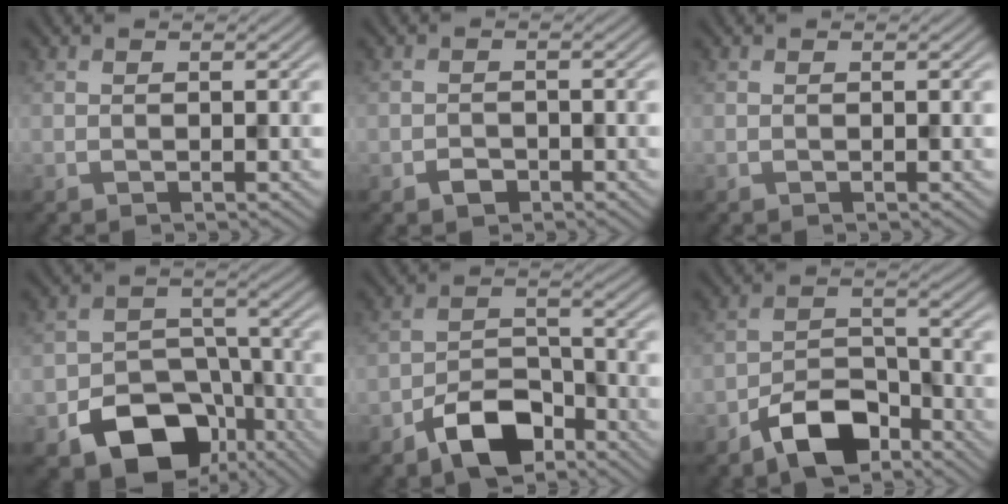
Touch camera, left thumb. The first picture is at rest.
{"total": 1.6, "force": [-1.1, 1.1, 0.6], "torque": [-0.008, -0.001, -0.022]}
{"total": 0.0}
{"total": 12.8, "force": [-7.3, 8.5, 6.3], "torque": [-0.102, -0.027, -0.120]}
{"total": 8.3, "force": [-5.4, 4.2, 4.7], "torque": [-0.078, 0.005, -0.114]}
{"total": 8.5, "force": [-5.6, 4.2, 4.8], "torque": [-0.081, 0.004, -0.119]}